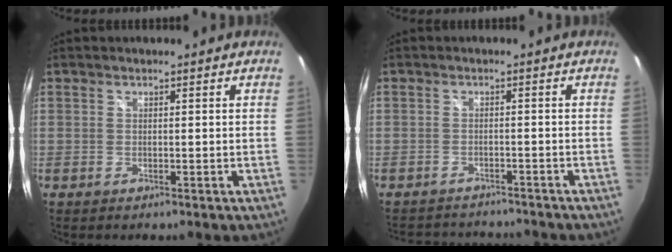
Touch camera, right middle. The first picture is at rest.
{"total": 7.5, "force": [-7.0, 2.0, 1.6], "torque": [-0.043, 0.006, -0.098]}